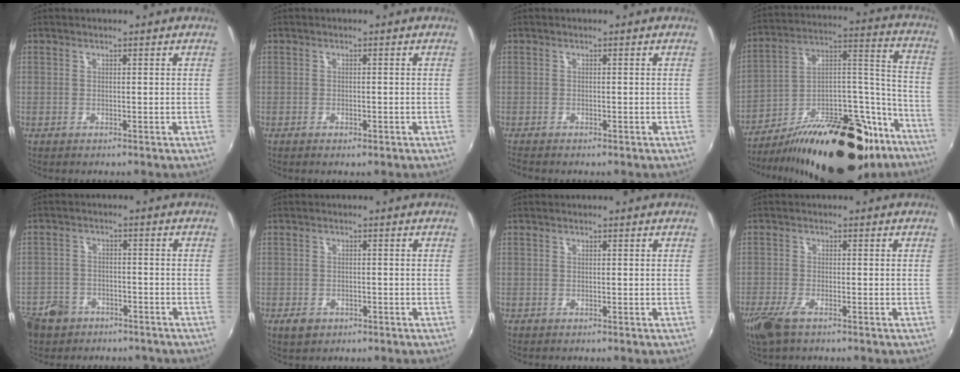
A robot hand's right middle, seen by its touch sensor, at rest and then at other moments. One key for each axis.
{"total": 0.8, "fx": -0.5, "fy": 0.3, "fz": 0.5, "tx": -0.008, "ty": -0.002, "tz": -0.008}
{"total": 1.3, "fx": -1.2, "fy": 0.2, "fz": 0.5, "tx": -0.011, "ty": -0.009, "tz": -0.021}
{"total": 30.9, "fx": -20.8, "fy": 12.8, "fz": 18.9, "tx": -0.269, "ty": 0.037, "tz": -0.294}
{"total": 10.6, "fx": -6.4, "fy": 7.7, "fz": 3.7, "tx": -0.117, "ty": 0.009, "tz": -0.098}
{"total": 3.5, "fx": -1.7, "fy": 2.1, "fz": 2.2, "tx": -0.048, "ty": -0.008, "tz": -0.027}
{"total": 0.0}
{"total": 5.0, "fx": -3.2, "fy": 1.5, "fz": 3.5, "tx": -0.089, "ty": -0.015, "tz": -0.063}